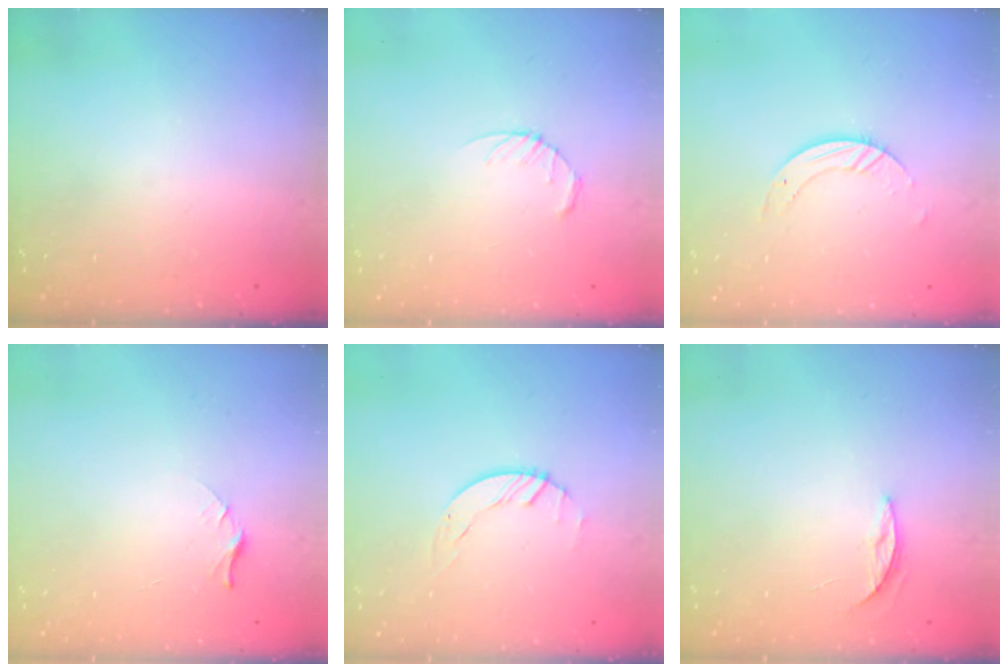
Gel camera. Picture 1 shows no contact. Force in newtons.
{"total": 3.2, "press": 3.2, "slide": 0.5}
{"total": 3.9, "press": 3.9, "slide": 0.1}
{"total": 4.5, "press": 4.4, "slide": 0.4}
{"total": 1.7, "press": 1.7, "slide": 0.1}
{"total": 4.5, "press": 4.4, "slide": 0.4}